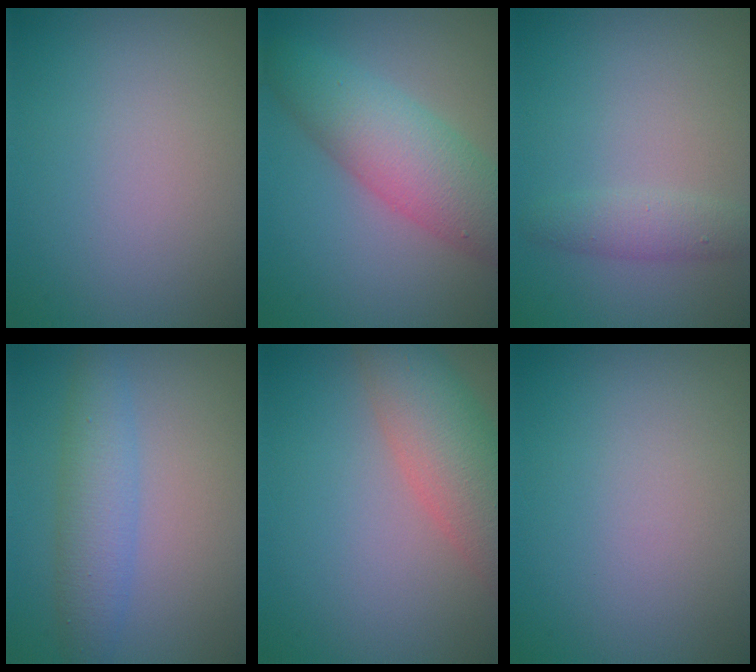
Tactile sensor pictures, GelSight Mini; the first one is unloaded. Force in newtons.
{"total": 6.7, "press": 6.7, "slide": 0.2}
{"total": 1.9, "press": 1.9, "slide": 0.1}
{"total": 3.7, "press": 3.7, "slide": 0.1}
{"total": 6.2, "press": 6.2, "slide": 0.4}
{"total": 0.0}